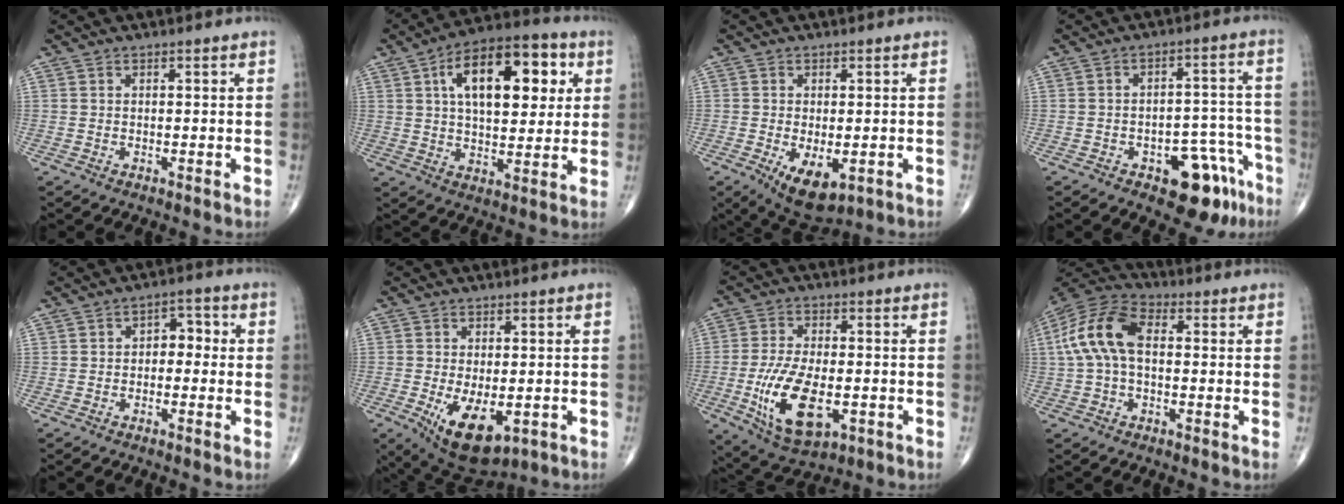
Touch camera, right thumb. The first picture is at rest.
{"total": 19.1, "force": [5.7, 9.6, 15.5], "torque": [-0.204, 0.007, 0.084]}
{"total": 7.9, "force": [-2.5, 4.0, 6.4], "torque": [-0.099, -0.014, -0.028]}
{"total": 11.8, "force": [-6.5, 5.9, 7.9], "torque": [-0.059, 0.051, -0.079]}
{"total": 4.3, "force": [-0.2, 2.9, 3.1], "torque": [-0.020, 0.020, -0.014]}
{"total": 10.8, "force": [-3.4, 5.6, 8.7], "torque": [-0.131, -0.014, -0.037]}
{"total": 14.4, "force": [-3.7, 7.1, 12.0], "torque": [-0.224, -0.003, -0.053]}
{"total": 12.7, "force": [1.0, 7.4, 10.3], "torque": [-0.214, 0.035, 0.008]}